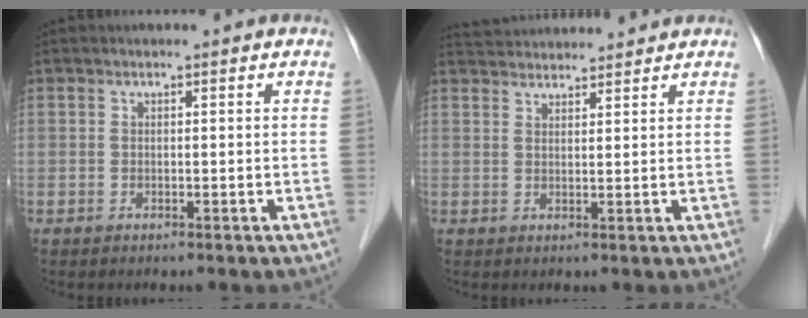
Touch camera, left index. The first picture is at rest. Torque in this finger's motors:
{"motor_torque": [-0.68, -0.76, 0.03, -0.01]}